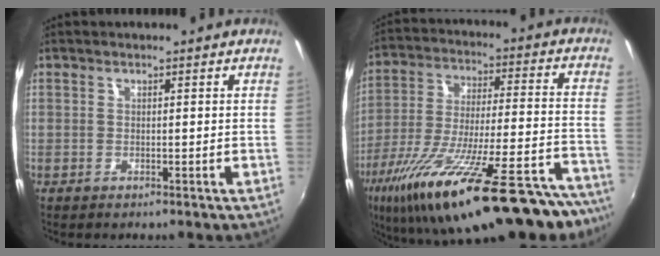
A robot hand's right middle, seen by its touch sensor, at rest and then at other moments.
{"total": 35.4, "force": [-27.2, 7.8, 21.2], "torque": [-0.339, -0.066, -0.393]}